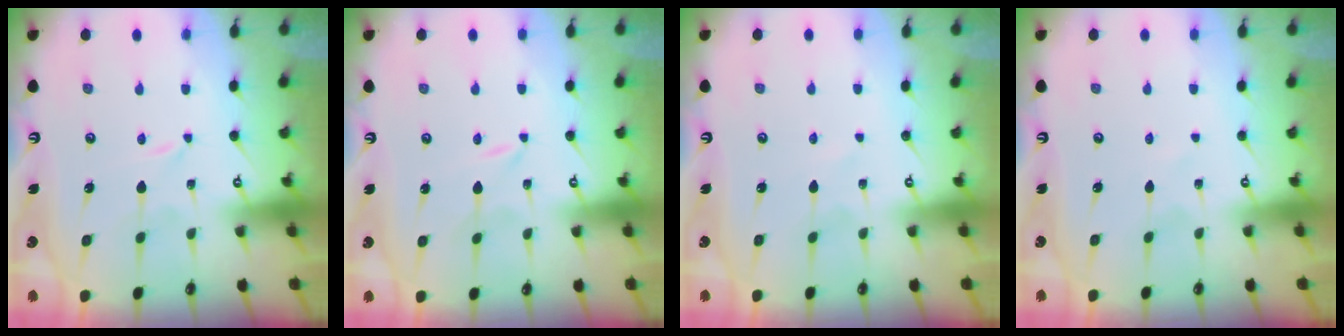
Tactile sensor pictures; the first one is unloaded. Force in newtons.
{"total": 0.0}
{"total": 1.2, "press": 1.2, "slide": 0.2}
{"total": 0.0}